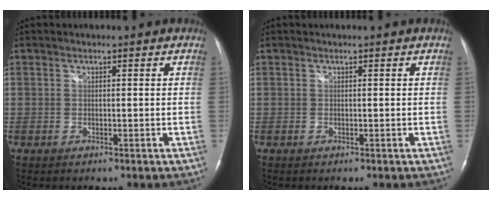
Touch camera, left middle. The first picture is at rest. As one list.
[{"total": 0.0}]